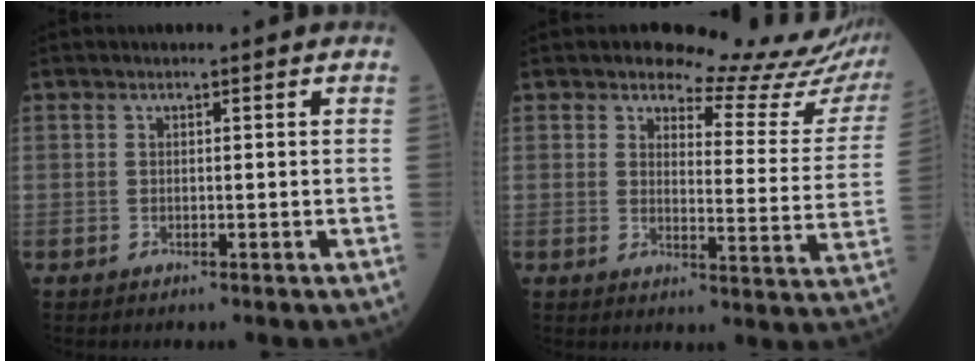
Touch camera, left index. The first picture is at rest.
{"total": 16.4, "force": [16.0, 2.8, 2.2], "torque": [0.002, -0.102, 0.152]}